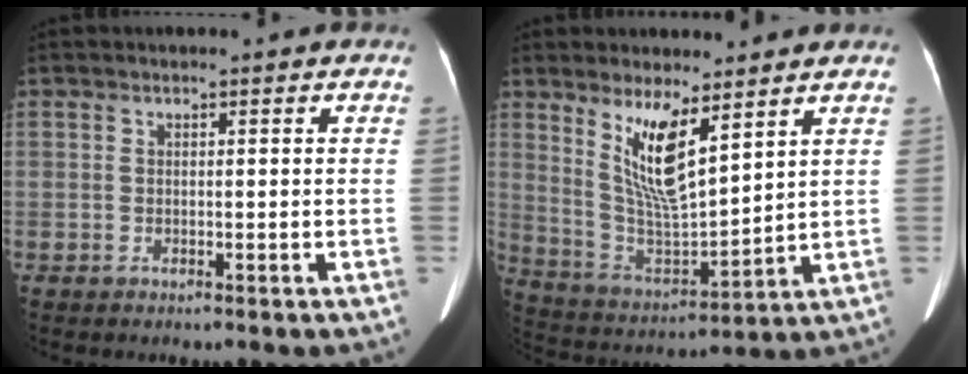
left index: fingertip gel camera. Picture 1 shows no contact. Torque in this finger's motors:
{"motor_torque": [1.57, -0.57, 0.69, 0.06]}